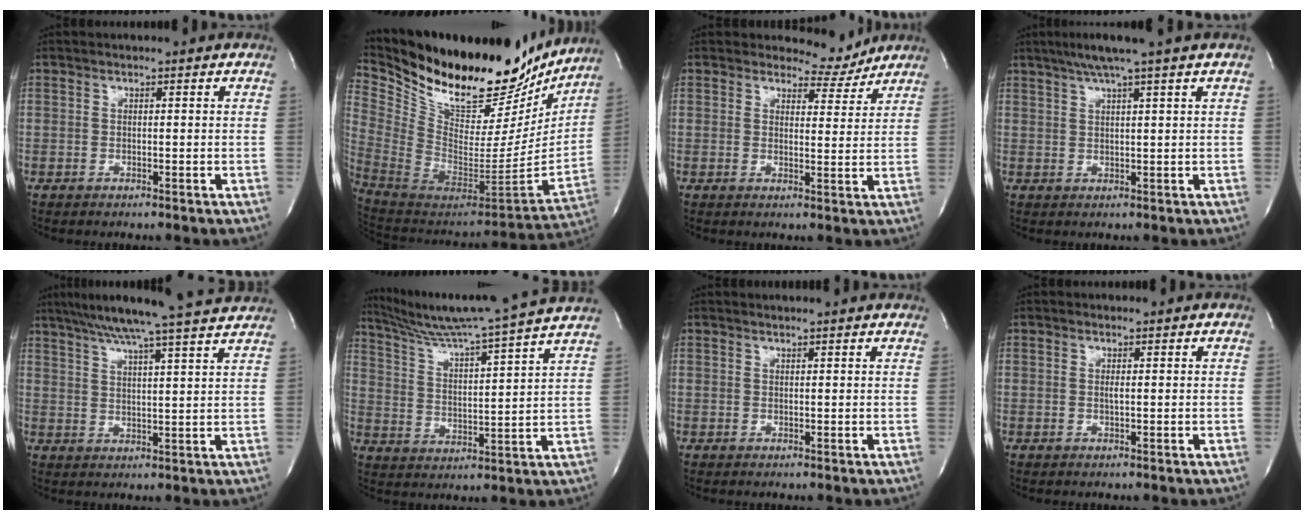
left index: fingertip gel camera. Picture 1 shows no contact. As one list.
[{"total": 29.9, "force": [25.0, 8.9, 13.7], "torque": [-0.249, -0.045, 0.384]}, {"total": 4.0, "force": [3.8, 1.1, -0.5], "torque": [0.006, -0.019, 0.046]}, {"total": 5.5, "force": [3.9, -1.4, 3.5], "torque": [-0.058, 0.014, 0.069]}, {"total": 17.5, "force": [15.4, -0.9, 8.2], "torque": [-0.142, 0.002, 0.211]}, {"total": 19.3, "force": [17.0, -2.4, 8.8], "torque": [-0.156, -0.026, 0.244]}, {"total": 6.4, "force": [6.1, 0.3, 1.8], "torque": [-0.027, 0.014, 0.057]}, {"total": 0.5, "force": [0.1, 0.0, 0.5], "torque": [-0.016, -0.002, 0.002]}]